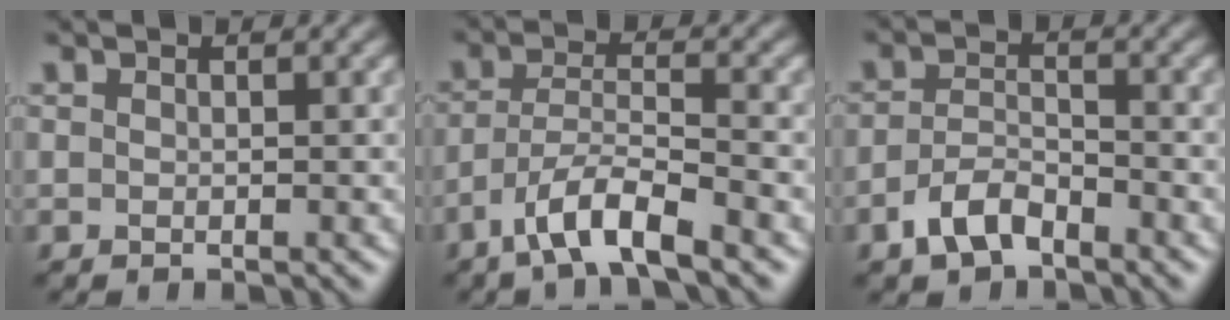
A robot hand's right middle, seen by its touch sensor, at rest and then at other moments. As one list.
[{"total": 5.1, "force": [-3.3, 1.0, 3.7], "torque": [-0.068, 0.005, -0.068]}, {"total": 3.3, "force": [-2.2, 1.5, 1.9], "torque": [-0.041, 0.007, -0.047]}]